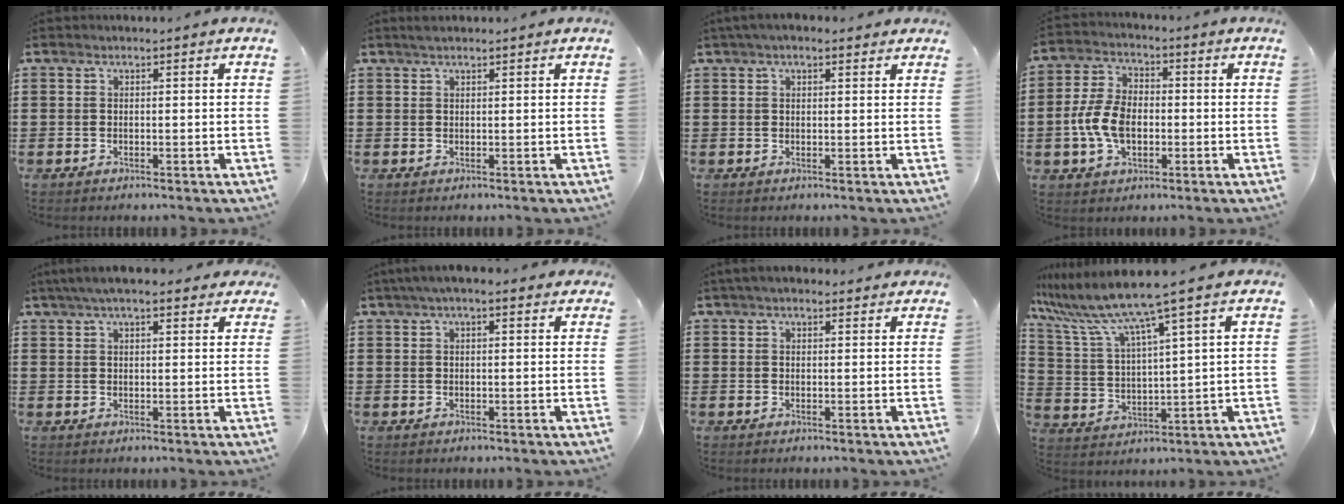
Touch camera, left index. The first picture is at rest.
{"total": 1.3, "force": [1.1, 0.2, 0.6], "torque": [-0.013, 0.002, 0.020]}
{"total": 2.5, "force": [1.7, 1.0, 1.5], "torque": [-0.034, 0.008, 0.031]}
{"total": 7.9, "force": [-1.5, 5.0, 5.9], "torque": [-0.148, 0.003, -0.036]}
{"total": 5.1, "force": [3.9, 1.2, 3.0], "torque": [-0.068, 0.003, 0.071]}
{"total": 3.5, "force": [2.2, 1.1, 2.5], "torque": [-0.052, 0.009, 0.039]}
{"total": 2.6, "force": [2.1, 1.0, 1.2], "torque": [-0.028, 0.005, 0.040]}
{"total": 8.8, "force": [7.1, -0.5, 5.2], "torque": [-0.131, -0.041, 0.116]}